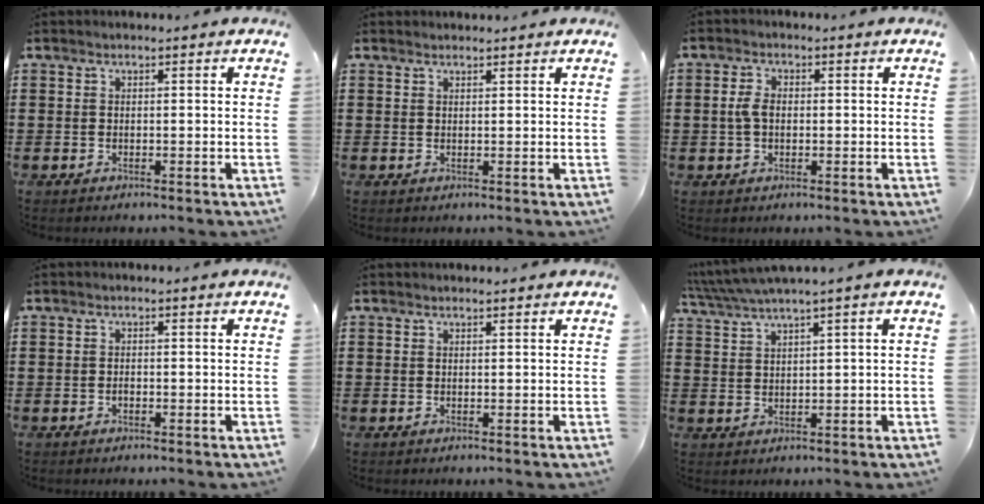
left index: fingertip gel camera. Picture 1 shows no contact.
{"total": 1.0, "force": [1.0, 0.1, 0.2], "torque": [-0.005, -0.001, 0.019]}
{"total": 3.1, "force": [0.2, 1.8, 2.6], "torque": [-0.062, 0.003, 0.001]}
{"total": 0.6, "force": [-0.2, 0.2, 0.5], "torque": [-0.012, -0.004, -0.003]}
{"total": 0.6, "force": [0.6, -0.1, 0.2], "torque": [-0.005, -0.002, 0.012]}
{"total": 2.7, "force": [2.0, -0.5, 1.8], "torque": [-0.049, -0.008, 0.033]}